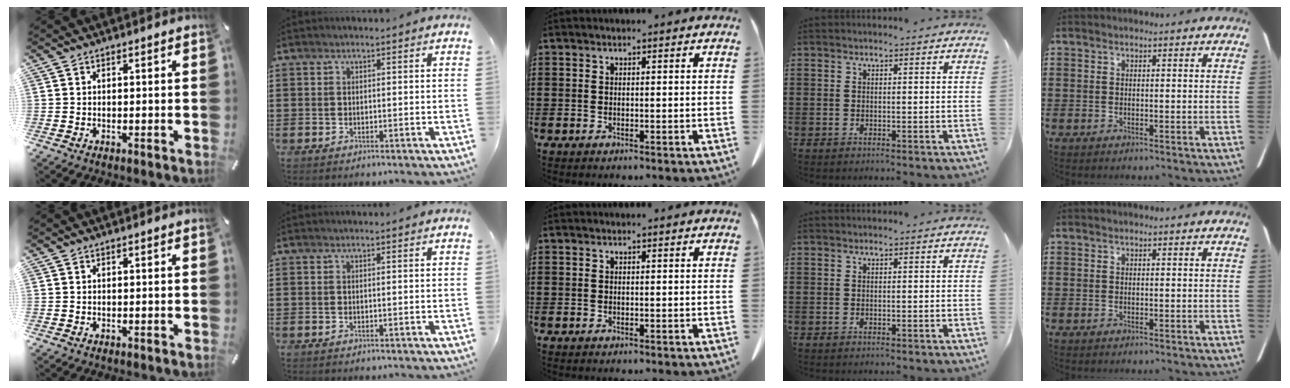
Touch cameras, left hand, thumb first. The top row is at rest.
{}